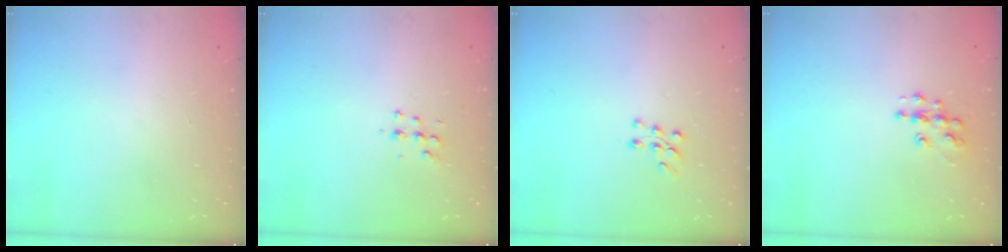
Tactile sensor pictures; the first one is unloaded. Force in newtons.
{"total": 5.4, "press": 5.3, "slide": 0.7}
{"total": 6.9, "press": 6.8, "slide": 0.6}
{"total": 7.9, "press": 7.9, "slide": 0.3}